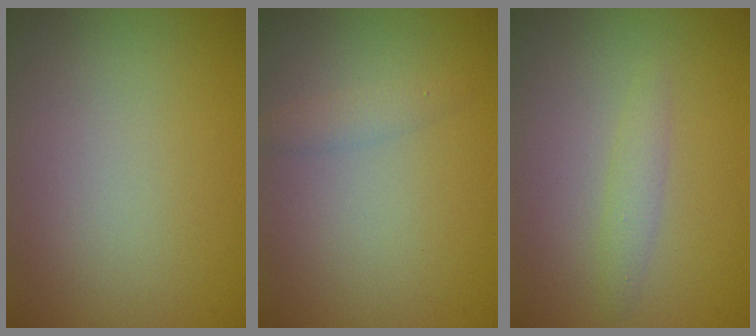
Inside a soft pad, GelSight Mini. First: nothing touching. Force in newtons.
{"total": 1.3, "press": 1.3, "slide": 0.0}
{"total": 1.4, "press": 1.4, "slide": 0.0}